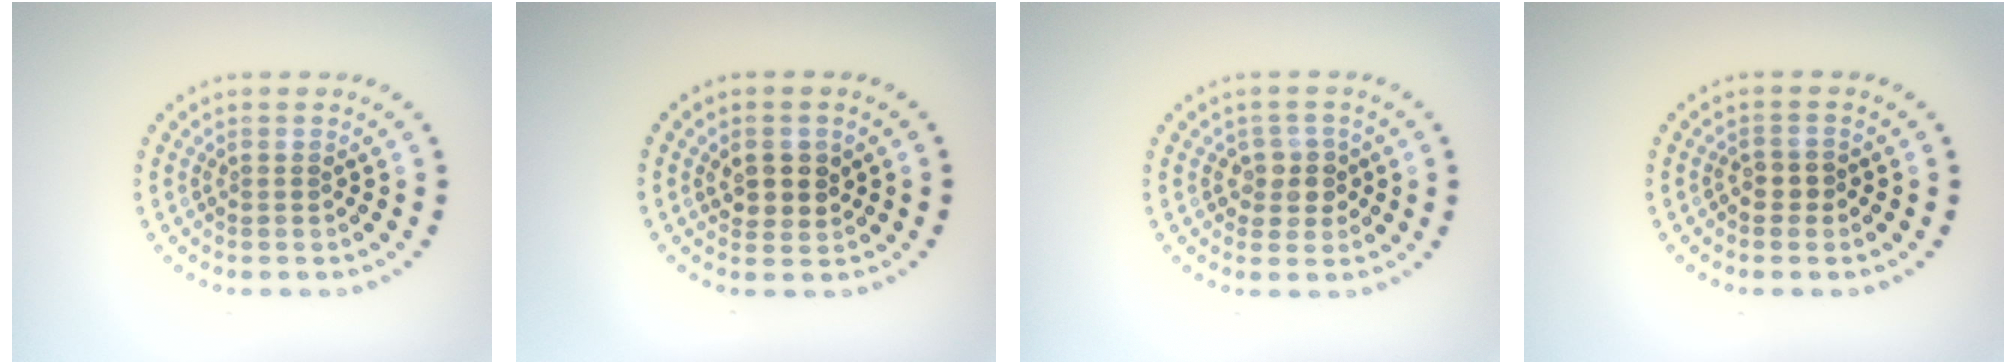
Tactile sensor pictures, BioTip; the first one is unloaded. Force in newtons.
{"total": 2.7, "press": 2.7, "slide": 0.6}
{"total": 2.2, "press": 2.1, "slide": 0.7}
{"total": 1.0, "press": 0.9, "slide": 0.5}